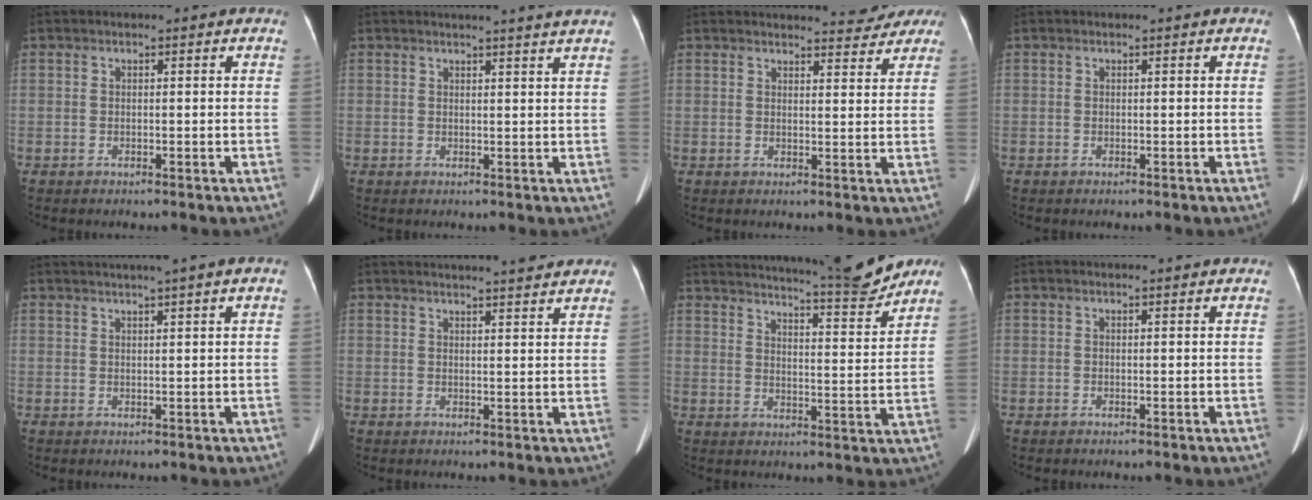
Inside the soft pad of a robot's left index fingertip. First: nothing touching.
{"total": 6.0, "force": [5.5, -0.8, 2.4], "torque": [-0.028, 0.005, 0.050]}
{"total": 6.6, "force": [6.4, 1.4, 1.0], "torque": [-0.005, -0.002, 0.059]}
{"total": 0.0}
{"total": 6.1, "force": [4.6, -0.9, 4.0], "torque": [-0.060, 0.029, 0.064]}
{"total": 12.0, "force": [11.1, 0.7, 4.5], "torque": [-0.062, 0.014, 0.132]}
{"total": 16.1, "force": [14.8, 0.4, 6.4], "torque": [-0.100, -0.031, 0.200]}
{"total": 1.9, "force": [1.8, 0.1, 0.8], "torque": [-0.011, 0.012, 0.021]}